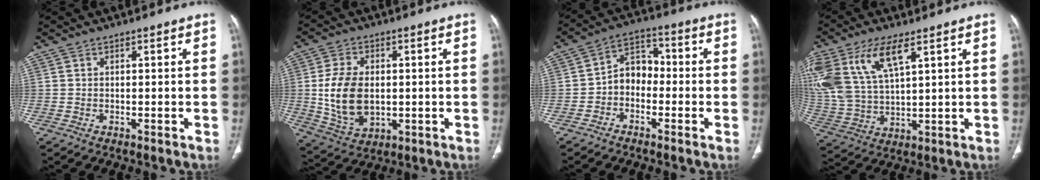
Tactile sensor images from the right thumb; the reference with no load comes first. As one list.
[{"total": 12.8, "force": [0.0, 8.3, 9.7], "torque": [-0.178, -0.005, 0.016]}, {"total": 7.0, "force": [-1.7, 5.3, 4.2], "torque": [-0.044, 0.036, -0.046]}, {"total": 18.0, "force": [8.3, 8.4, 13.6], "torque": [-0.304, -0.010, 0.170]}]